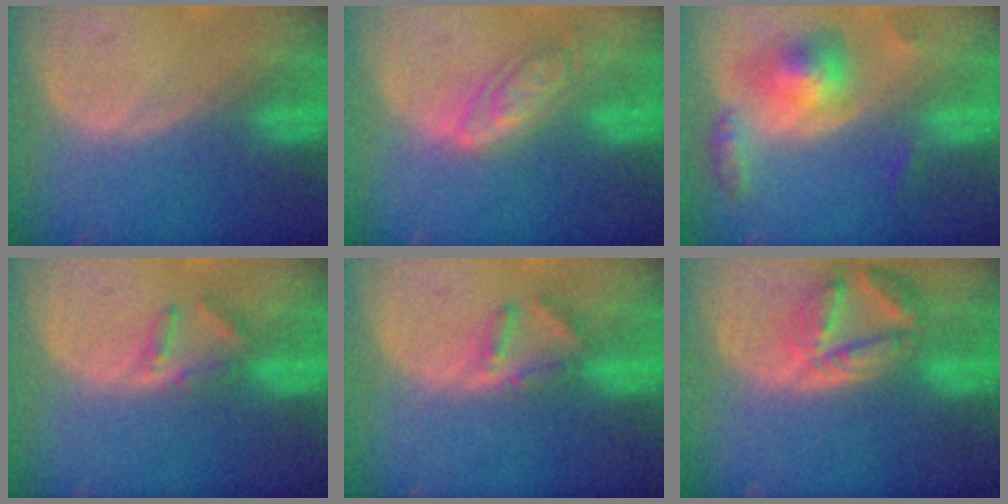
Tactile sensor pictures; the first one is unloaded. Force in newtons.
{"total": 6.3, "press": 5.5, "slide": 3.0}
{"total": 6.5, "press": 6.5, "slide": 0.4}
{"total": 3.2, "press": 3.0, "slide": 1.0}
{"total": 3.7, "press": 3.6, "slide": 1.0}
{"total": 8.2, "press": 7.3, "slide": 3.8}